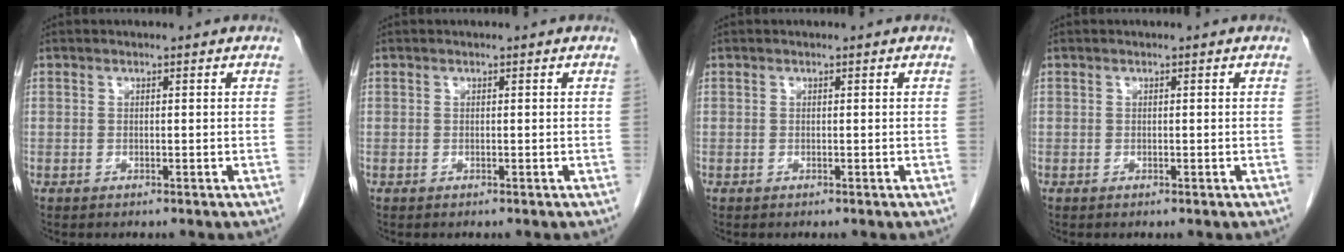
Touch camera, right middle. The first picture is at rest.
{"total": 0.0}
{"total": 0.0}
{"total": 0.0}